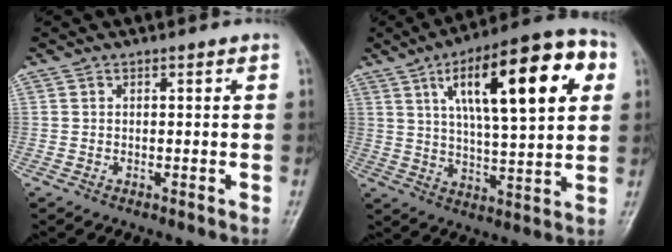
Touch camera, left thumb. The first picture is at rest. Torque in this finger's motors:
{"motor_torque": [0.87, 0.89, 1.93, -0.83, 0.38]}